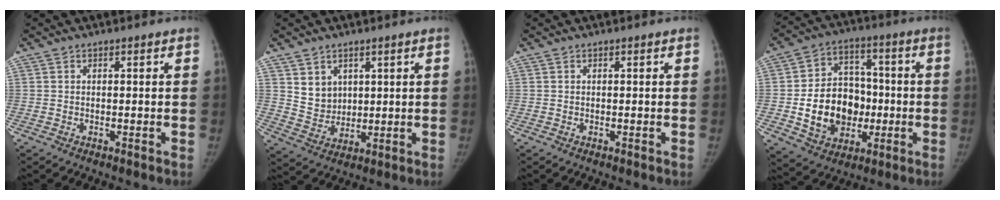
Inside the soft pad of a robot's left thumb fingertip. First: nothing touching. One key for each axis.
{"total": 6.1, "fx": 2.6, "fy": 5.0, "fz": 2.2, "tx": -0.015, "ty": -0.023, "tz": 0.061}
{"total": 0.0}
{"total": 17.1, "fx": -2.7, "fy": 13.3, "fz": 10.4, "tx": -0.127, "ty": 0.028, "tz": -0.032}